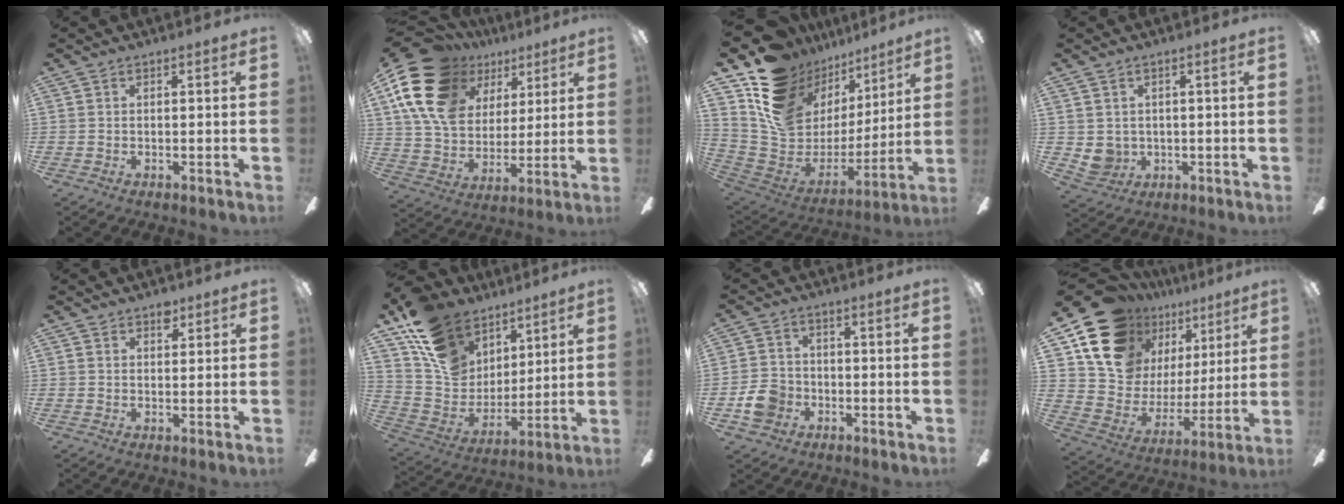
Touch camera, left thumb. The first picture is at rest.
{"total": 21.7, "force": [10.4, 15.1, 11.6], "torque": [-0.251, -0.040, 0.191]}
{"total": 15.6, "force": [9.8, 11.1, 5.2], "torque": [-0.106, -0.081, 0.195]}
{"total": 4.1, "force": [0.9, 3.8, 1.2], "torque": [-0.030, -0.002, 0.018]}
{"total": 3.1, "force": [2.2, 1.8, 1.2], "torque": [-0.002, -0.008, 0.036]}
{"total": 17.7, "force": [11.0, 12.1, 6.7], "torque": [-0.134, -0.058, 0.213]}
{"total": 6.1, "force": [-2.1, 5.2, 2.5], "torque": [-0.052, 0.013, -0.040]}
{"total": 17.9, "force": [12.5, 11.3, 6.2], "torque": [-0.125, -0.086, 0.243]}